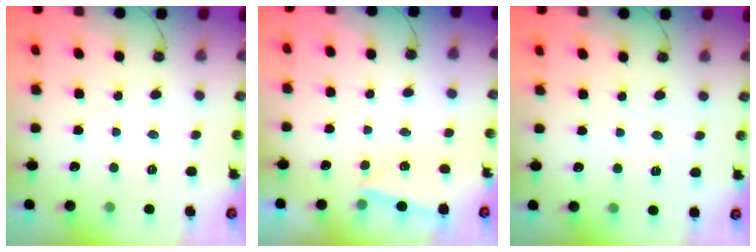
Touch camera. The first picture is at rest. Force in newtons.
{"total": 2.2, "press": 1.8, "slide": 1.3}
{"total": 3.0, "press": 2.8, "slide": 1.0}